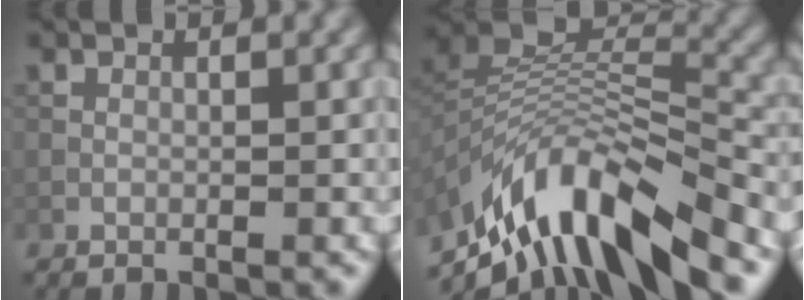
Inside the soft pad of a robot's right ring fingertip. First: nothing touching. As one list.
[{"total": 11.1, "force": [-7.1, 4.3, 7.4], "torque": [-0.134, 0.010, -0.133]}]